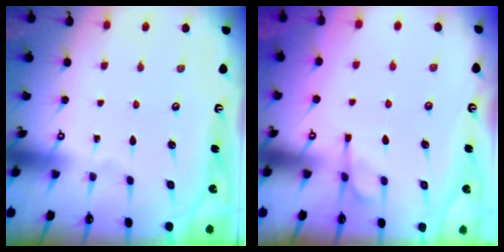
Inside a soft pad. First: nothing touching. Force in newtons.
{"total": 3.0, "press": 2.6, "slide": 1.5}